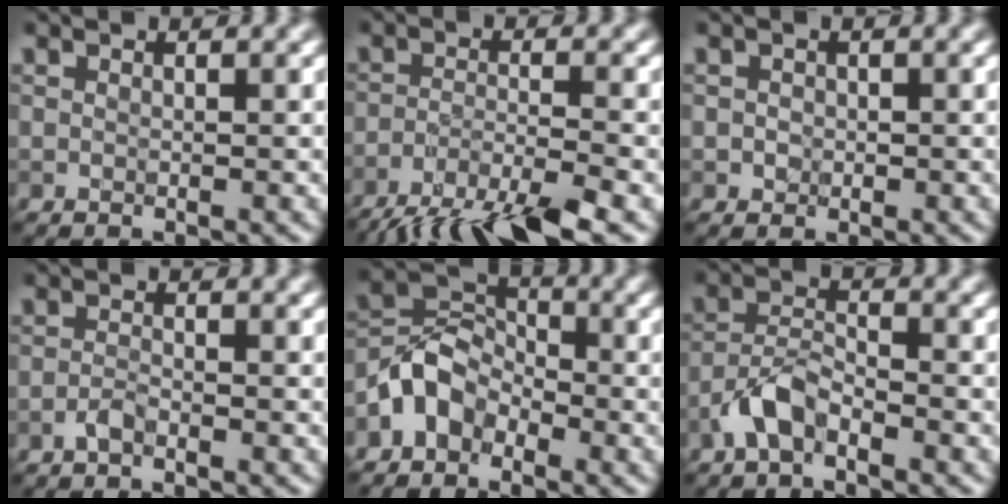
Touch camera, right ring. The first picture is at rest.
{"total": 7.7, "force": [-5.8, 1.4, 4.8], "torque": [-0.077, -0.004, -0.110]}
{"total": 0.9, "force": [-0.1, 0.9, 0.2], "torque": [0.003, -0.004, -0.004]}
{"total": 1.1, "force": [-0.8, 0.3, 0.7], "torque": [-0.014, 0.003, -0.018]}
{"total": 4.2, "force": [-2.6, 2.7, 1.9], "torque": [-0.034, 0.010, -0.062]}
{"total": 3.1, "force": [-2.1, 1.1, 1.9], "torque": [-0.038, 0.009, -0.049]}